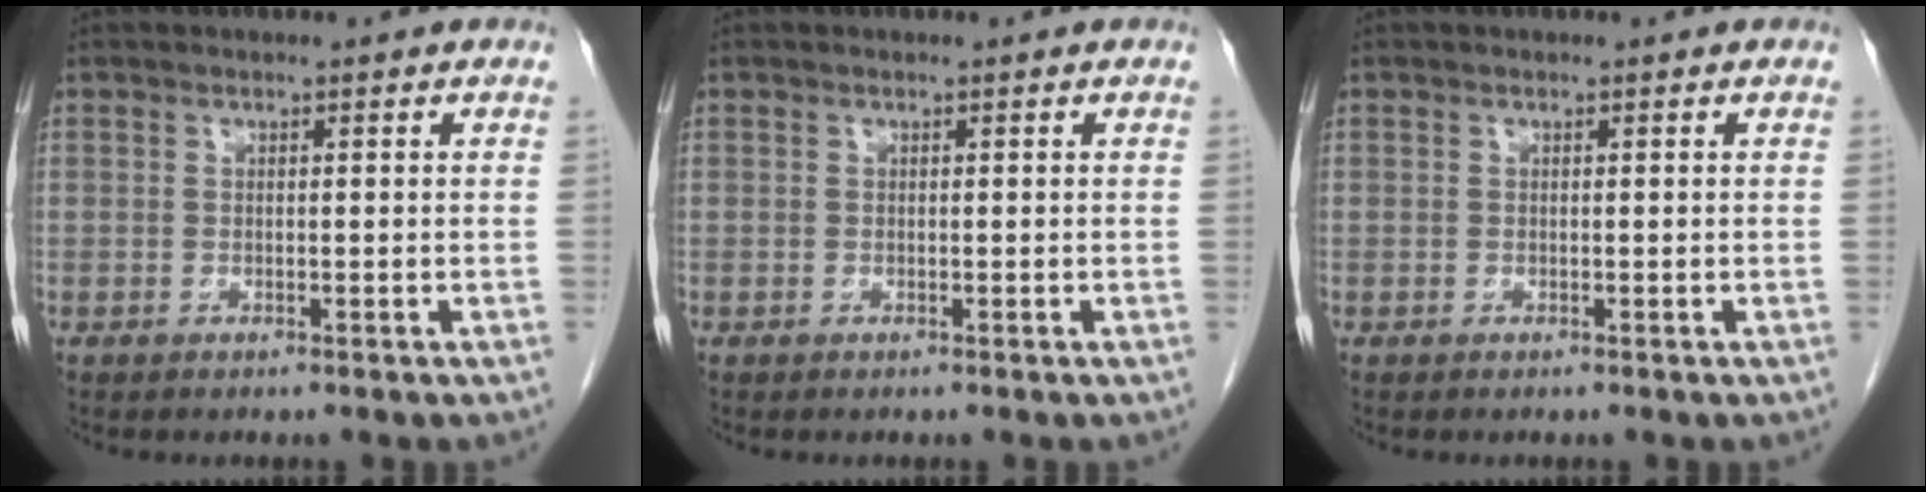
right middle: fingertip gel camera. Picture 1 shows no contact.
{"total": 0.0}
{"total": 0.0}